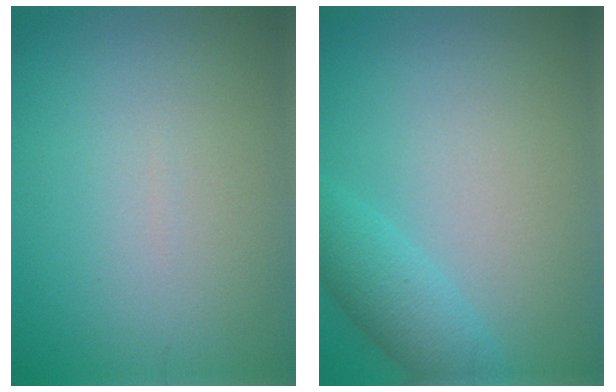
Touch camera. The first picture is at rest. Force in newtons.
{"total": 3.0, "press": 3.0, "slide": 0.2}